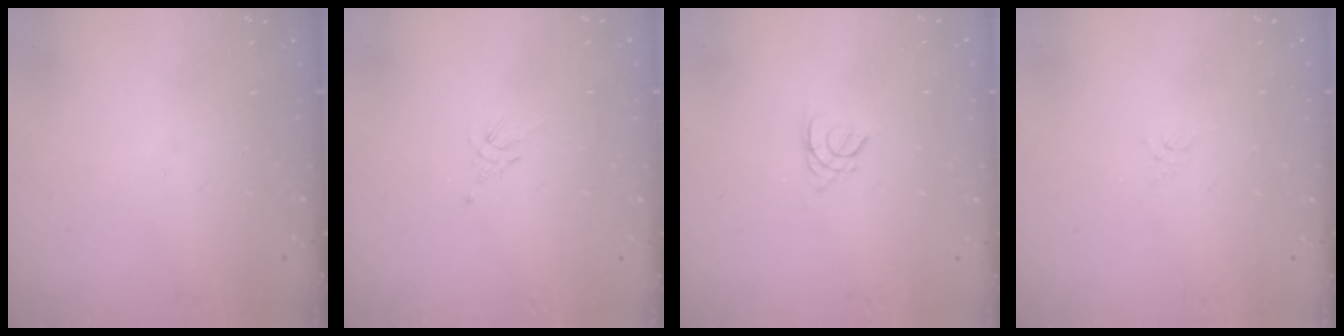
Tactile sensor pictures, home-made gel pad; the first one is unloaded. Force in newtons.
{"total": 2.1, "press": 2.0, "slide": 0.5}
{"total": 1.3, "press": 1.3, "slide": 0.3}
{"total": 0.0}